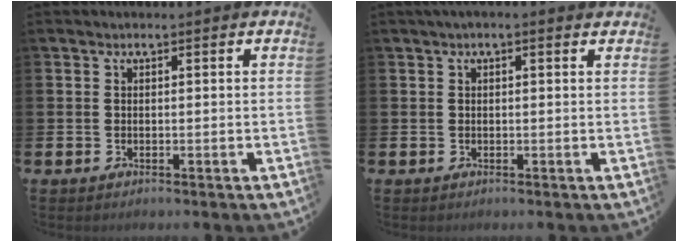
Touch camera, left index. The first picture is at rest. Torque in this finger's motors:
{"motor_torque": [0.80, -1.11, 0.42, 0.10]}